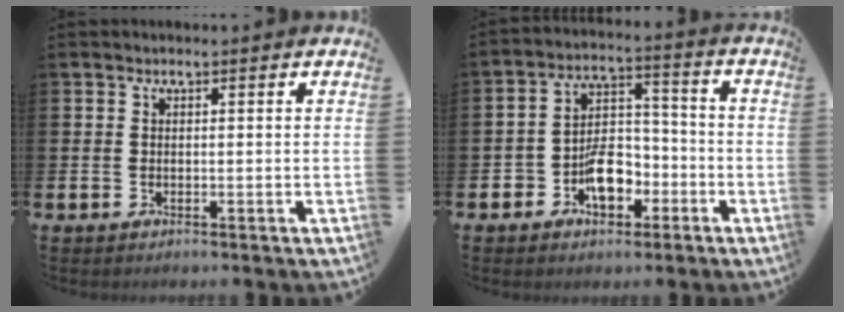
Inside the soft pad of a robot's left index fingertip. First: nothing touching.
{"total": 7.4, "force": [-3.3, 4.9, 4.5], "torque": [-0.079, 0.019, -0.061]}